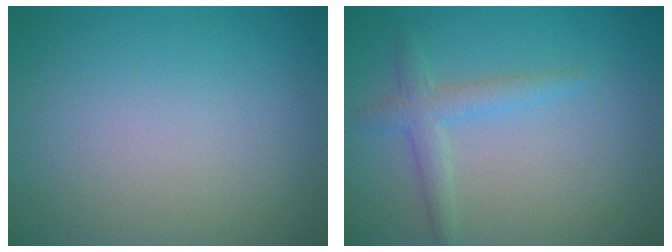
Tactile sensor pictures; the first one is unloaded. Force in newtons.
{"total": 2.3, "press": 2.3, "slide": 0.1}